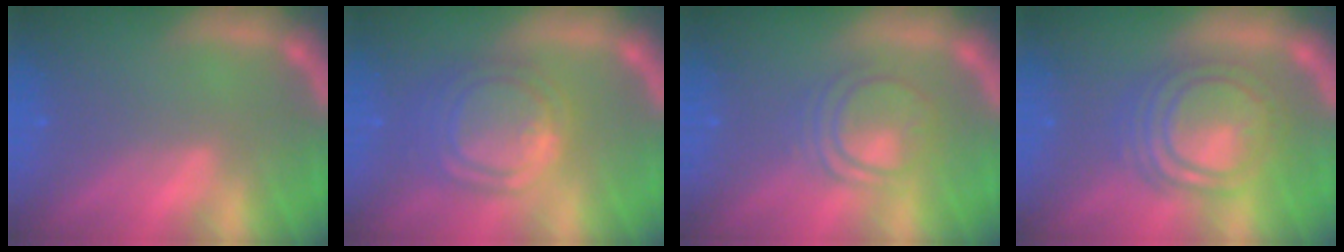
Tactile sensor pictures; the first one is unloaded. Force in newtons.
{"total": 8.0}
{"total": 5.0}
{"total": 8.6}